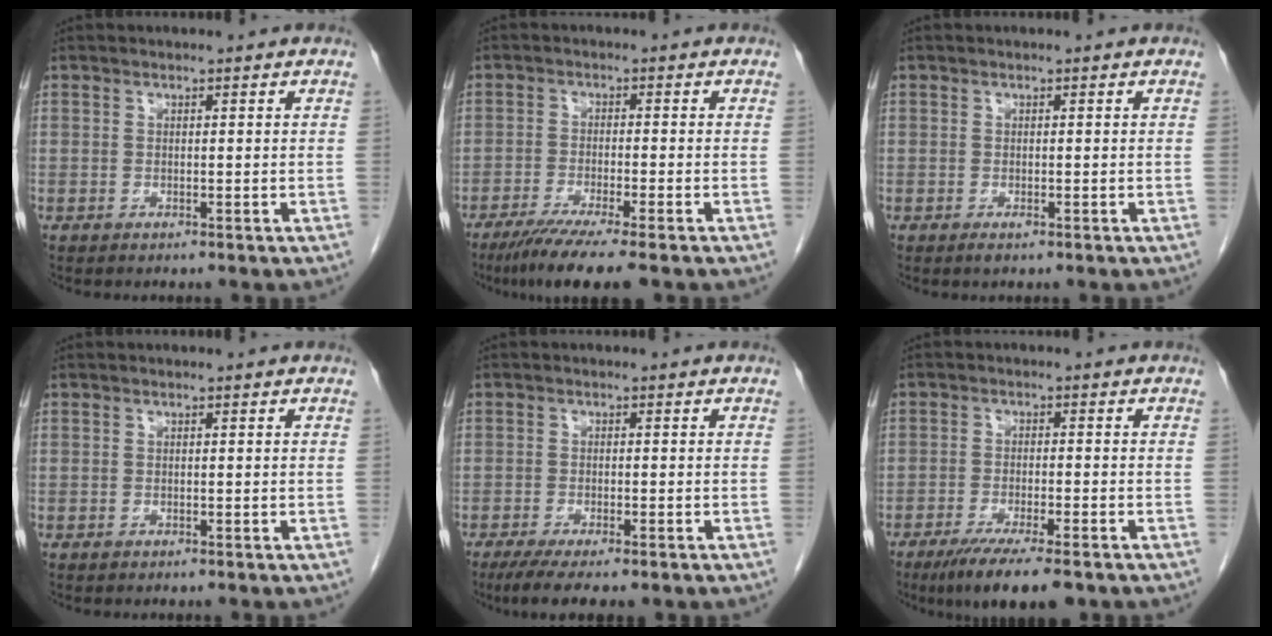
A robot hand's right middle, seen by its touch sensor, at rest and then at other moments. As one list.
[{"total": 7.9, "force": [-5.9, -0.5, 5.3], "torque": [-0.084, -0.022, -0.096]}, {"total": 0.7, "force": [-0.4, 0.2, 0.6], "torque": [-0.011, -0.002, -0.005]}, {"total": 0.0}, {"total": 7.1, "force": [-5.2, 1.3, 4.7], "torque": [-0.068, -0.016, -0.078]}, {"total": 9.6, "force": [-7.0, 1.1, 6.5], "torque": [-0.099, -0.021, -0.106]}]